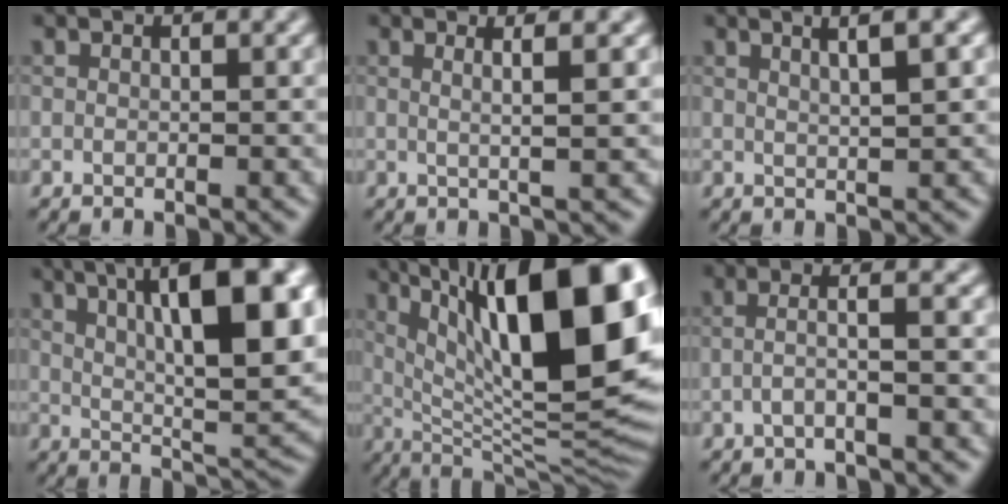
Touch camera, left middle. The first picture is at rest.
{"total": 2.7, "force": [0.5, 0.6, 2.6], "torque": [-0.040, 0.011, 0.000]}
{"total": 3.0, "force": [1.1, 0.6, 2.7], "torque": [-0.024, 0.014, 0.010]}
{"total": 12.5, "force": [4.0, 3.6, 11.3], "torque": [-0.157, 0.006, 0.073]}
{"total": 17.7, "force": [5.3, 5.9, 15.9], "torque": [-0.236, 0.020, 0.104]}
{"total": 2.7, "force": [-1.1, 0.5, 2.3], "torque": [-0.037, 0.010, -0.024]}